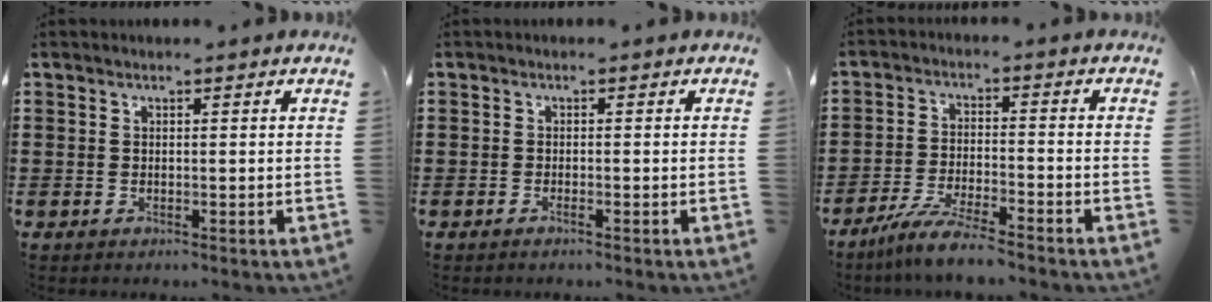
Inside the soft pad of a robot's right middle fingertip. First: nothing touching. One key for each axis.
{"total": 0.7, "fx": -0.4, "fy": 0.1, "fz": 0.6, "tx": -0.011, "ty": -0.003, "tz": -0.008}
{"total": 6.1, "fx": -5.4, "fy": -0.1, "fz": 2.9, "tx": -0.064, "ty": -0.014, "tz": -0.104}